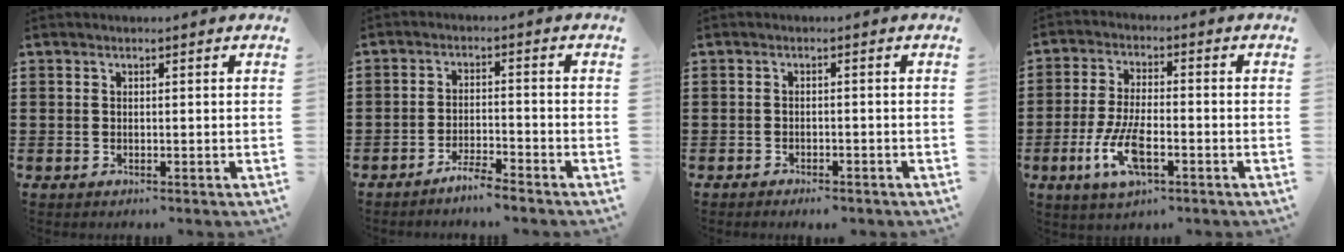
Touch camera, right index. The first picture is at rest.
{"total": 3.6, "force": [-3.4, -0.2, 1.0], "torque": [-0.026, 0.001, -0.070]}
{"total": 1.3, "force": [-1.3, 0.0, 0.0], "torque": [-0.006, 0.000, -0.027]}
{"total": 8.3, "force": [-3.2, 3.0, 7.1], "torque": [-0.161, -0.015, -0.060]}